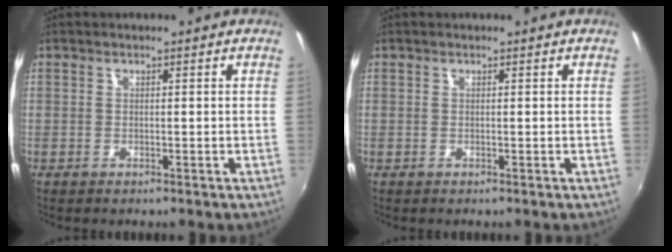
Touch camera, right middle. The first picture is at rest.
{"total": 0.0}